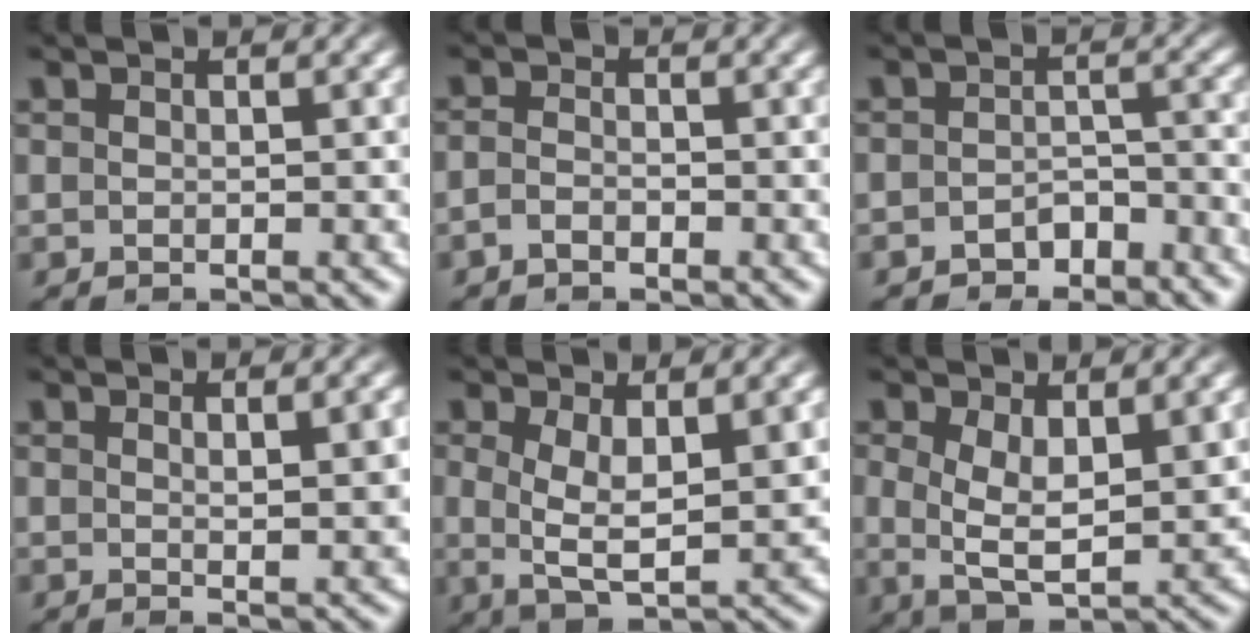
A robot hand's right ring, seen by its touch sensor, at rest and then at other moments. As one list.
[{"total": 1.5, "force": [-1.3, 0.6, 0.6], "torque": [-0.014, -0.011, -0.023]}, {"total": 3.1, "force": [-2.6, 1.6, 0.7], "torque": [-0.001, -0.008, -0.046]}, {"total": 2.0, "force": [0.5, -0.3, 1.9], "torque": [-0.023, -0.008, 0.010]}, {"total": 5.5, "force": [-0.1, 3.3, 4.4], "torque": [-0.093, -0.029, 0.009]}, {"total": 6.0, "force": [-0.2, 4.1, 4.4], "torque": [-0.098, -0.034, 0.008]}]